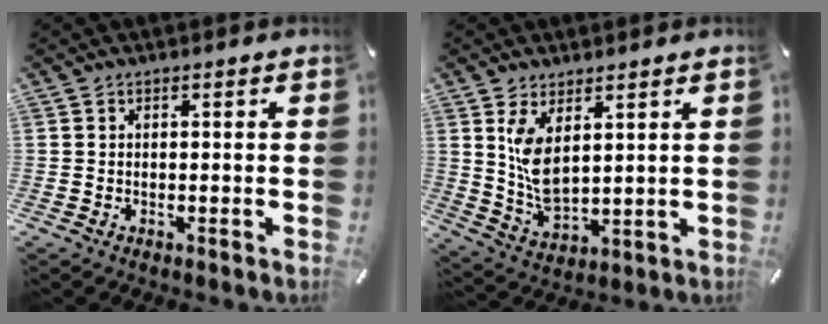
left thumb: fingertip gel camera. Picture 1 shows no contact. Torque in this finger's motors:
{"motor_torque": [1.57, 1.51, 1.15, -0.59, 0.26]}